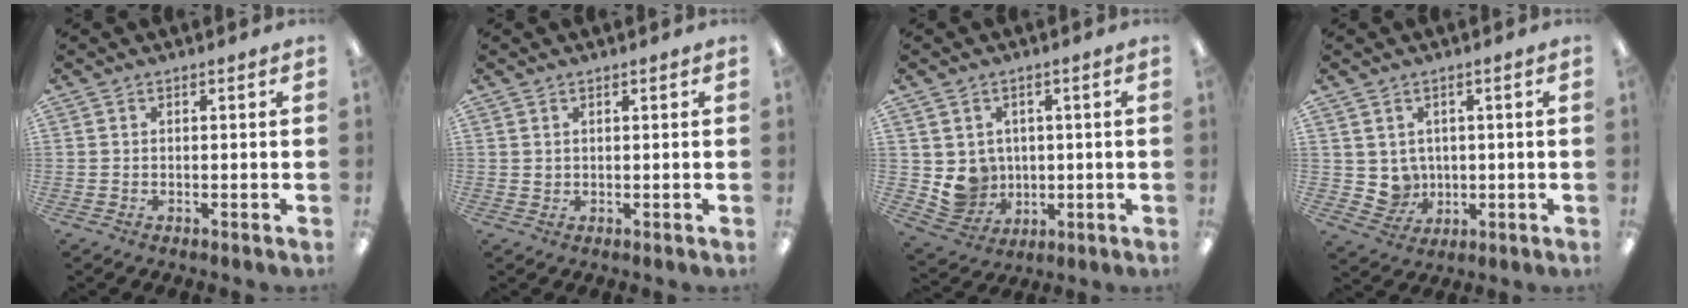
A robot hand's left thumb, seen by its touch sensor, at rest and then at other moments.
{"total": 1.0, "force": [0.7, 0.7, 0.2], "torque": [-0.005, 0.001, 0.014]}
{"total": 7.2, "force": [1.4, 7.0, 1.1], "torque": [-0.027, -0.009, 0.038]}
{"total": 5.1, "force": [1.8, 4.7, 0.6], "torque": [-0.019, -0.005, 0.042]}